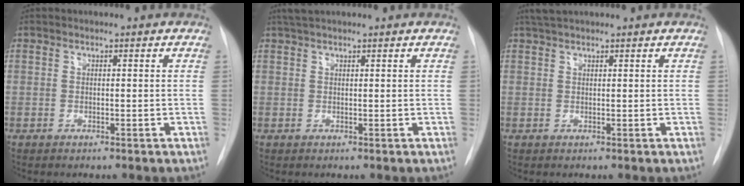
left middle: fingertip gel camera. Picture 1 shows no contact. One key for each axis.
{"total": 2.8, "fx": 2.4, "fy": 0.3, "fz": 1.4, "tx": -0.027, "ty": 0.023, "tz": 0.045}
{"total": 3.0, "fx": 2.6, "fy": 0.3, "fz": 1.4, "tx": -0.027, "ty": 0.024, "tz": 0.049}